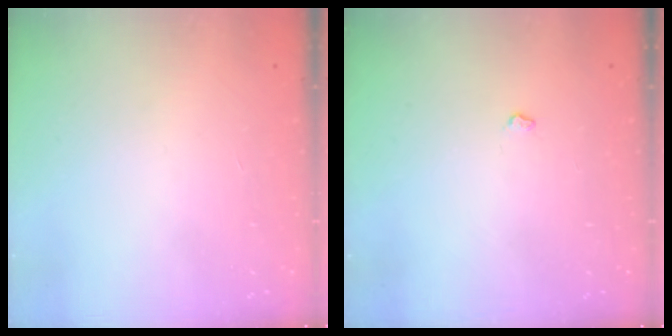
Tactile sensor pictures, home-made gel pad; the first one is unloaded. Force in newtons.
{"total": 2.9, "press": 2.9, "slide": 0.5}